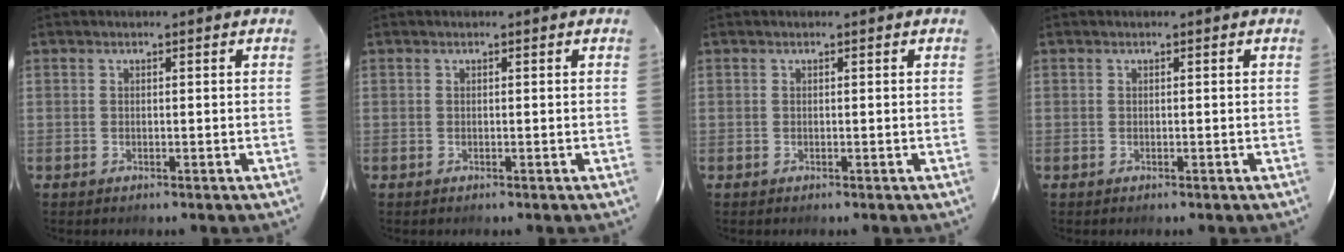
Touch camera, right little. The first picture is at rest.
{"total": 0.0}
{"total": 0.0}
{"total": 0.0}